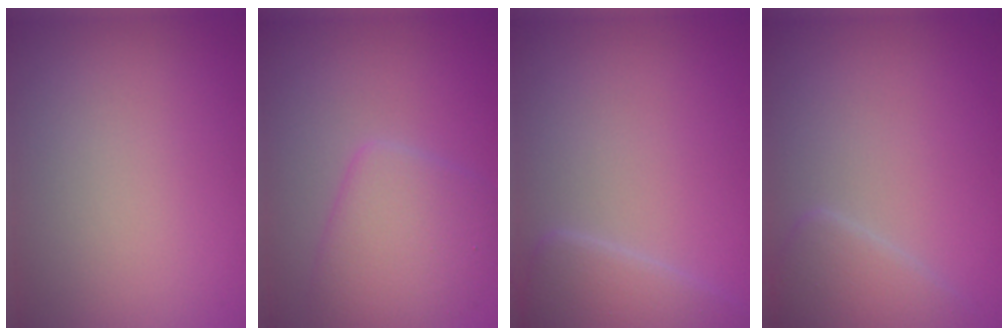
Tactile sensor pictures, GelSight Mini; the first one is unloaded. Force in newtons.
{"total": 4.3, "press": 4.3, "slide": 0.2}
{"total": 3.0, "press": 2.9, "slide": 0.2}
{"total": 2.6, "press": 2.6, "slide": 0.1}